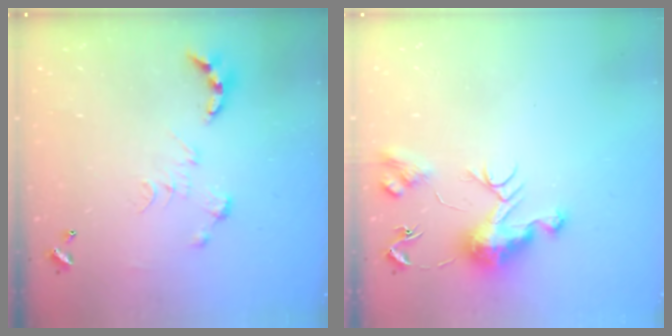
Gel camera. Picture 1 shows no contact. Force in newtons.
{"total": 10.1, "press": 10.0, "slide": 0.8}